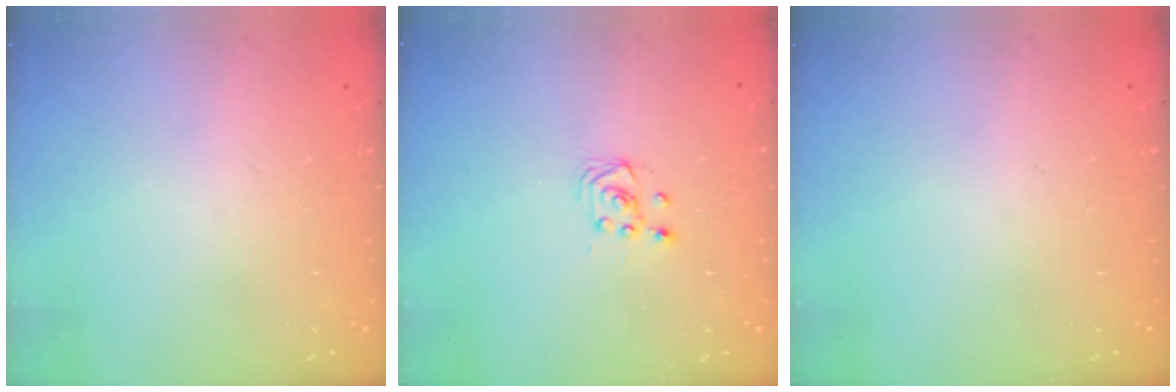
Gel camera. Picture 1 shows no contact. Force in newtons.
{"total": 2.6, "press": 2.4, "slide": 1.0}
{"total": 0.0}